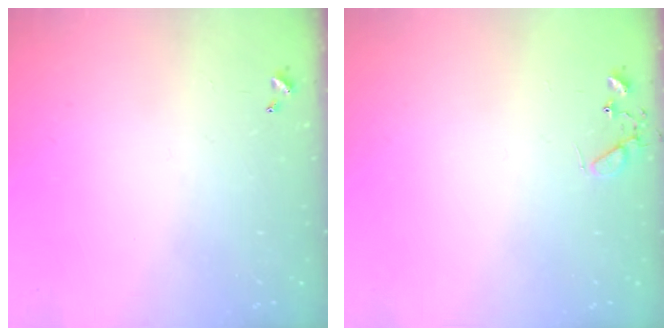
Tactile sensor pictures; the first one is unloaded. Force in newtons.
{"total": 6.1, "press": 6.1, "slide": 0.5}